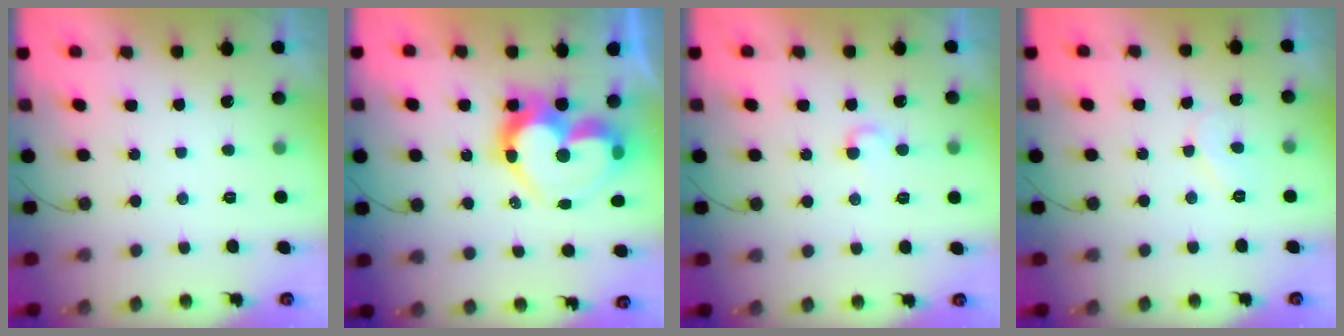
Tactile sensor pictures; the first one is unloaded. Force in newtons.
{"total": 18.8, "press": 18.7, "slide": 1.8}
{"total": 4.0, "press": 3.9, "slide": 0.4}
{"total": 5.4, "press": 5.3, "slide": 0.6}